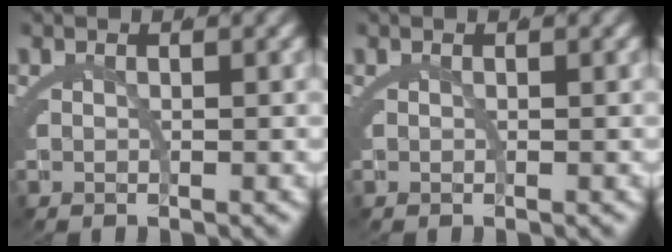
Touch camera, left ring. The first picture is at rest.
{"total": 0.0}